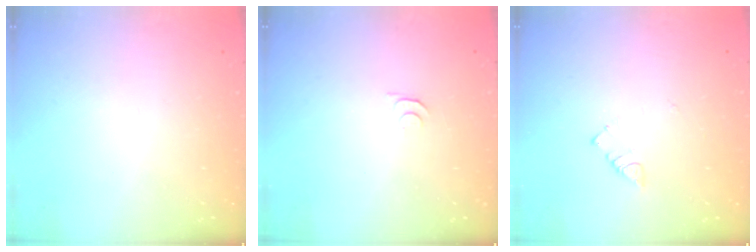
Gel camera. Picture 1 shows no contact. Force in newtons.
{"total": 4.1, "press": 4.0, "slide": 0.6}
{"total": 3.0, "press": 2.9, "slide": 0.4}